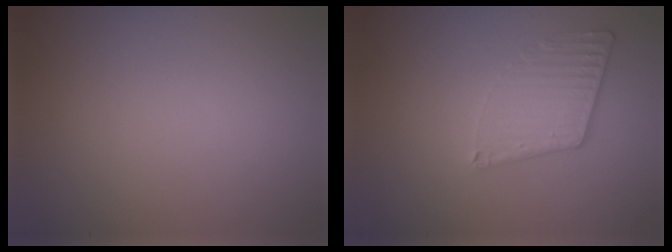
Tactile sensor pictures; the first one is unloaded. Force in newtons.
{"total": 3.2, "press": 2.7, "slide": 1.6}